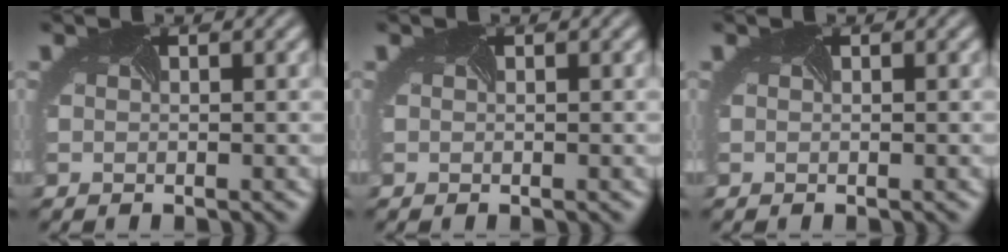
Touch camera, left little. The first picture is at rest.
{"total": 0.0}
{"total": 0.0}